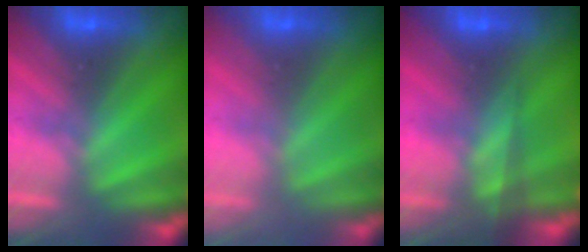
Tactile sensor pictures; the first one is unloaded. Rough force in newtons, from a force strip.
{"total": 2.9}
{"total": 7.1}